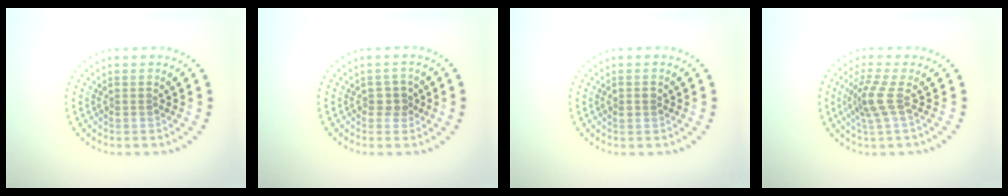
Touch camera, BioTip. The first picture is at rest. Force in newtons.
{"total": 1.4, "press": 1.3, "slide": 0.4}
{"total": 1.3, "press": 1.2, "slide": 0.1}
{"total": 2.7, "press": 1.9, "slide": 1.9}